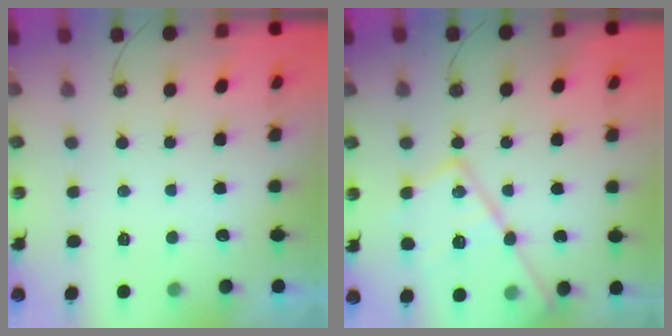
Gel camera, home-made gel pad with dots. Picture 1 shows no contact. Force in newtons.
{"total": 19.6, "press": 19.5, "slide": 1.7}